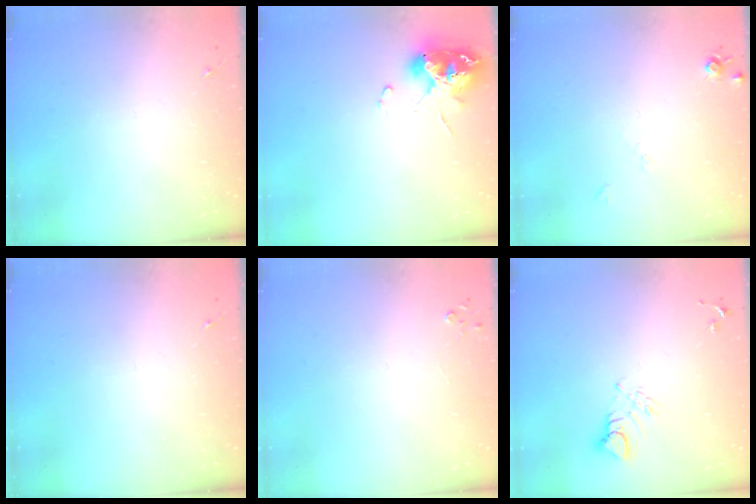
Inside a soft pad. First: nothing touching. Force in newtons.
{"total": 11.1, "press": 11.0, "slide": 1.2}
{"total": 5.4, "press": 5.4, "slide": 0.6}
{"total": 0.0}
{"total": 2.7, "press": 2.7, "slide": 0.3}
{"total": 5.3, "press": 5.2, "slide": 0.4}